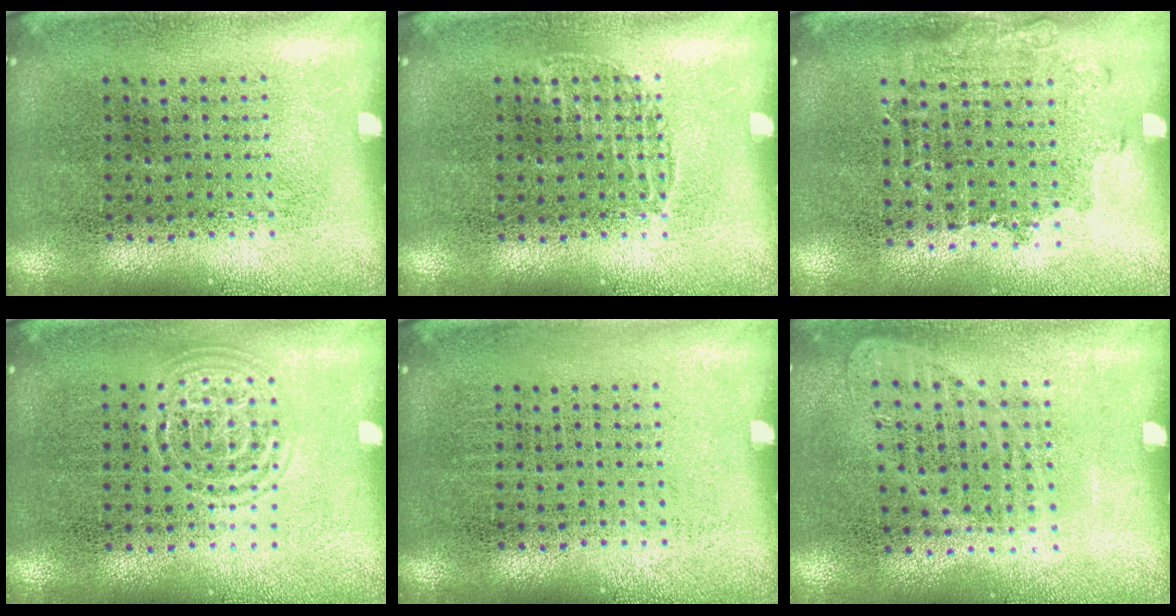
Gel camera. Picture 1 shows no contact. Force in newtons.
{"total": 0.6, "press": 0.6, "slide": 0.1}
{"total": 1.1, "press": 0.9, "slide": 0.6}
{"total": 1.3, "press": 1.3, "slide": 0.1}
{"total": 0.0}
{"total": 0.9, "press": 0.8, "slide": 0.4}